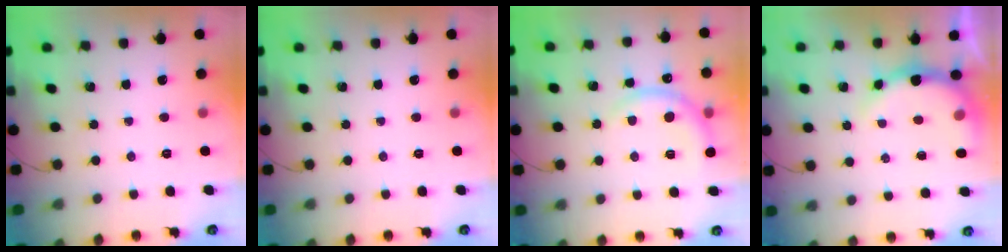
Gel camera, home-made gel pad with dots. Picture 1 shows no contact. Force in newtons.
{"total": 0.0}
{"total": 7.2, "press": 7.2, "slide": 0.6}
{"total": 7.9, "press": 7.8, "slide": 1.4}